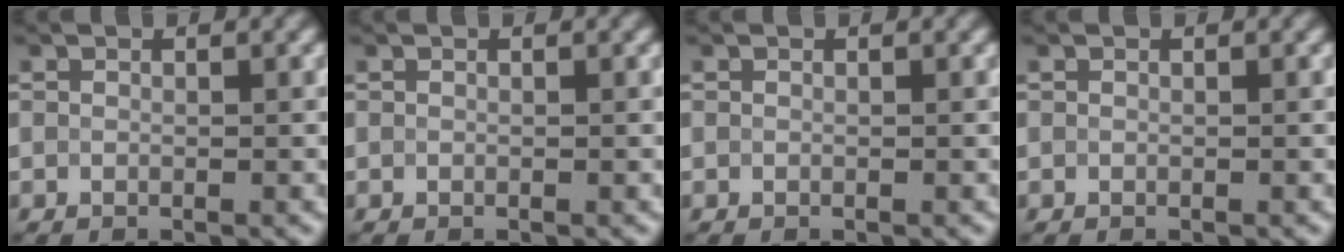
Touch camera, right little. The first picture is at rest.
{"total": 0.0}
{"total": 0.0}
{"total": 0.0}